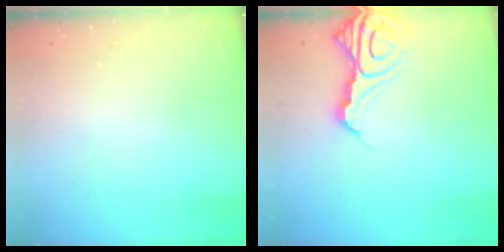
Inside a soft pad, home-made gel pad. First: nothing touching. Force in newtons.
{"total": 15.3, "press": 15.2, "slide": 1.6}